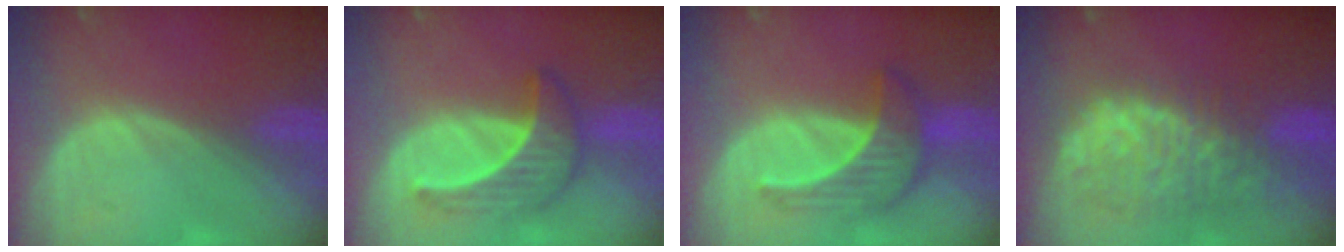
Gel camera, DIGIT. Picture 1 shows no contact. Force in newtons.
{"total": 6.8, "press": 6.2, "slide": 2.9}
{"total": 6.8, "press": 6.4, "slide": 2.2}
{"total": 11.5, "press": 9.7, "slide": 6.3}